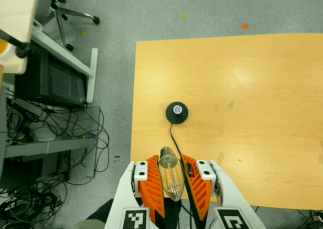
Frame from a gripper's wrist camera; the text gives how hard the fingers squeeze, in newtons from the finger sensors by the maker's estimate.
{"total": 19.6, "left": 21.2, "right": 17.9}